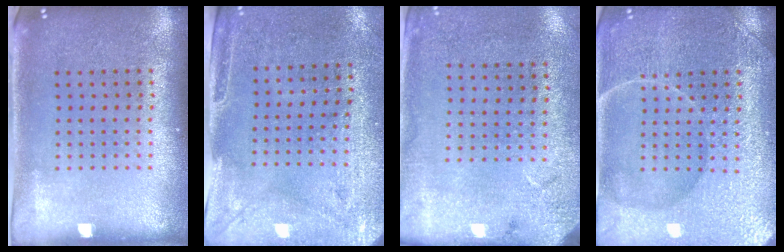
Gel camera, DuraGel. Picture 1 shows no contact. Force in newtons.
{"total": 2.9, "press": 2.5, "slide": 1.6}
{"total": 2.6, "press": 2.1, "slide": 1.6}
{"total": 4.4, "press": 4.4, "slide": 0.4}